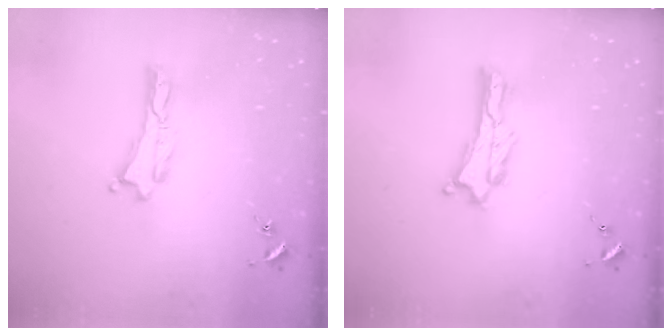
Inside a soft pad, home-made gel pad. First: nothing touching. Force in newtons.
{"total": 0.9, "press": 0.9, "slide": 0.2}